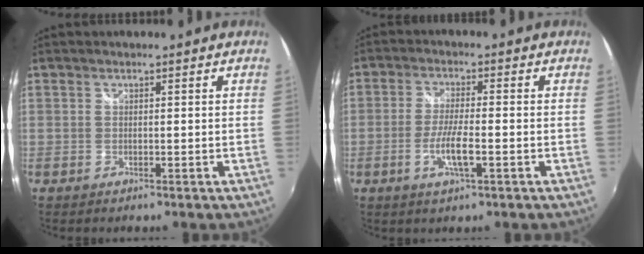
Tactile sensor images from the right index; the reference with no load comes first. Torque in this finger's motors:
{"motor_torque": [1.11, -0.58, 0.58, 0.15]}